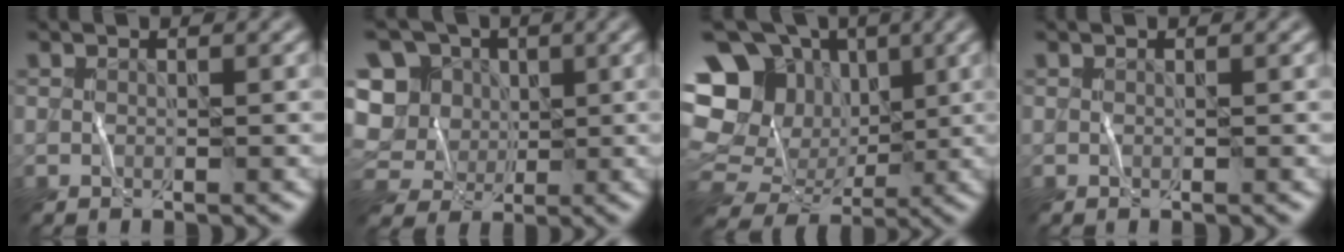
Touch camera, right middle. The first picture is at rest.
{"total": 12.4, "force": [2.4, 11.0, 5.2], "torque": [-0.140, 0.038, 0.025]}
{"total": 16.9, "force": [3.9, 14.4, 7.9], "torque": [-0.190, 0.026, 0.061]}
{"total": 0.0}